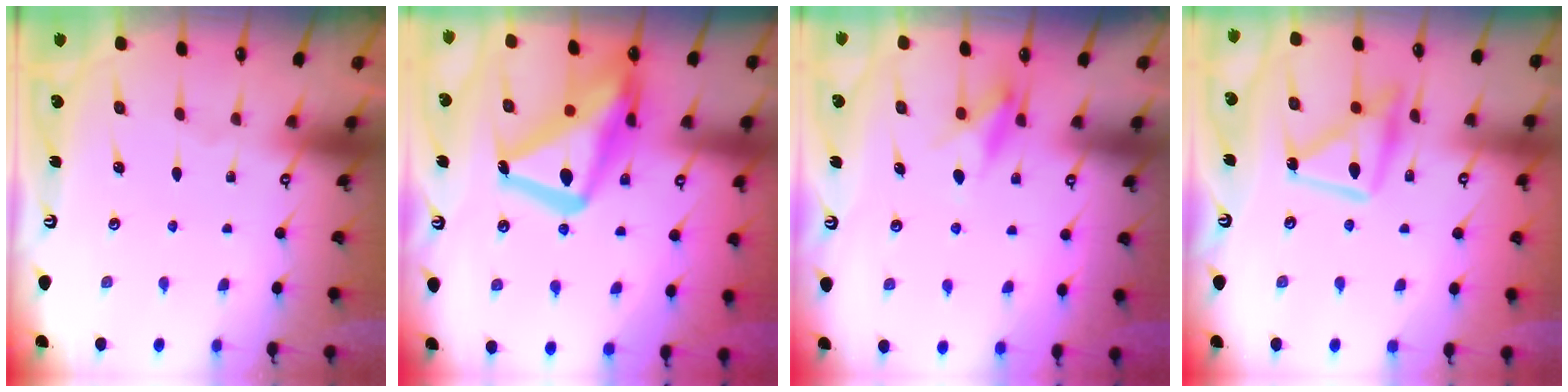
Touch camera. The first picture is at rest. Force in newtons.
{"total": 21.0, "press": 20.9, "slide": 1.8}
{"total": 8.5, "press": 8.4, "slide": 0.7}
{"total": 14.0, "press": 13.9, "slide": 1.2}